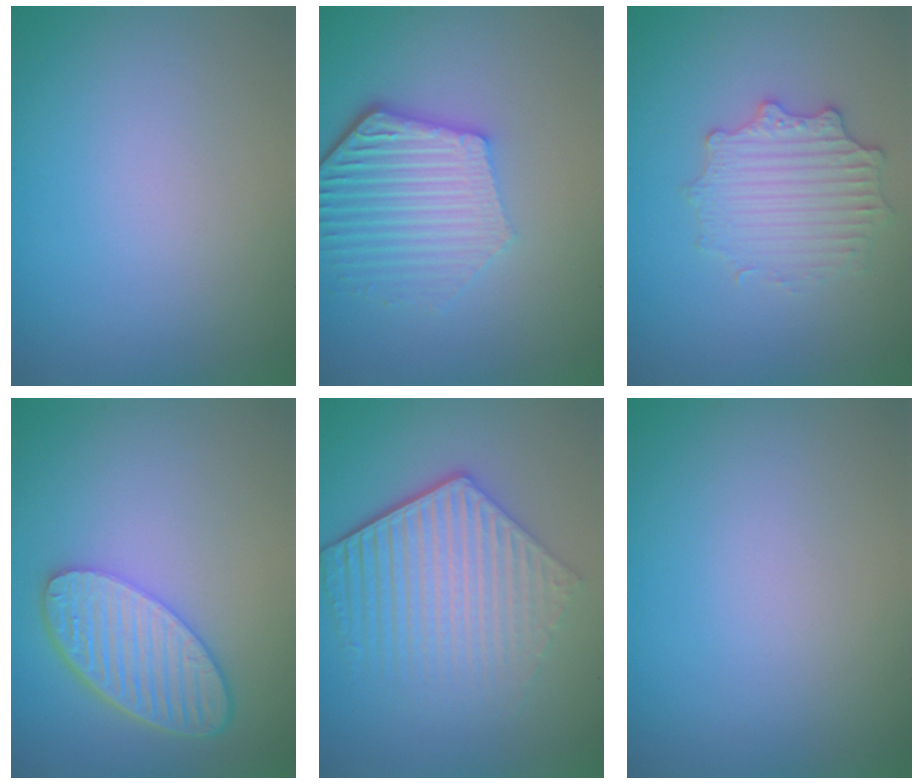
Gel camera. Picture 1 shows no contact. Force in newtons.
{"total": 5.8, "press": 4.3, "slide": 3.8}
{"total": 2.9, "press": 2.9, "slide": 0.2}
{"total": 5.6, "press": 4.5, "slide": 3.4}
{"total": 6.1, "press": 4.4, "slide": 4.2}
{"total": 0.0}